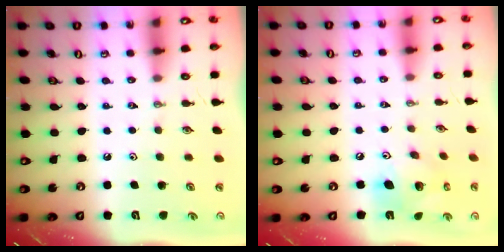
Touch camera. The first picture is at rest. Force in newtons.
{"total": 13.2, "press": 12.9, "slide": 3.0}